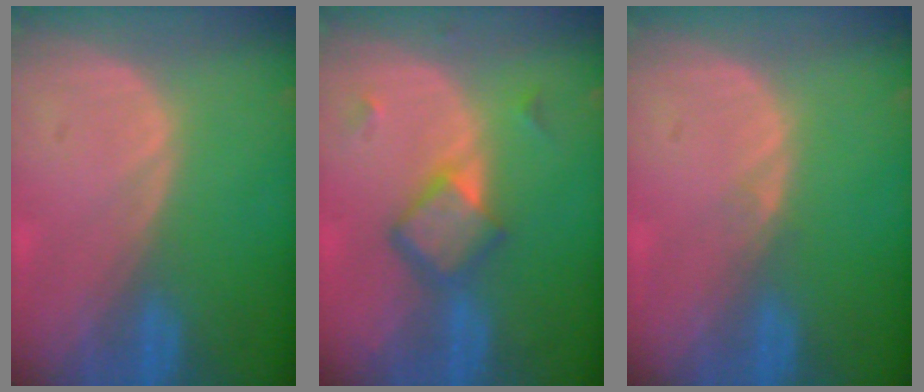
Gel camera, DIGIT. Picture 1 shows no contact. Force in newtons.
{"total": 5.8, "press": 5.1, "slide": 2.7}
{"total": 0.7, "press": 0.7, "slide": 0.1}